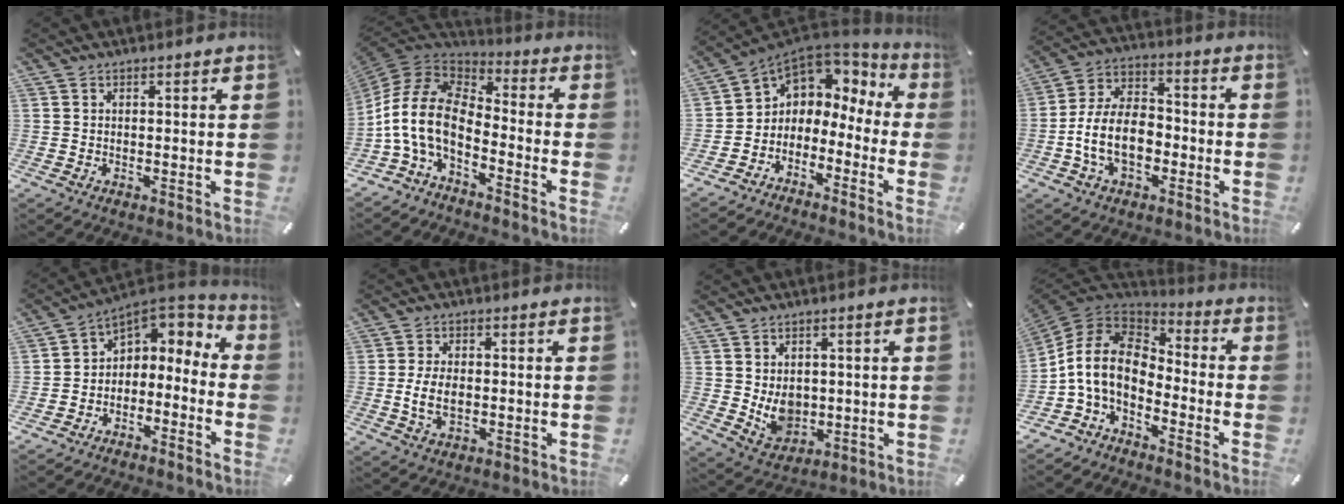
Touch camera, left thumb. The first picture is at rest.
{"total": 13.8, "force": [-6.0, 7.8, 9.6], "torque": [-0.220, 0.014, -0.117]}
{"total": 4.1, "force": [0.1, 4.1, 0.3], "torque": [-0.026, -0.025, 0.003]}
{"total": 13.2, "force": [-3.8, 8.6, 9.2], "torque": [-0.202, 0.012, -0.069]}
{"total": 3.9, "force": [0.2, 3.9, 0.5], "torque": [-0.010, -0.016, 0.004]}
{"total": 6.3, "force": [-0.7, 3.8, 5.1], "torque": [-0.107, 0.001, -0.013]}
{"total": 6.8, "force": [1.0, 5.9, 3.2], "torque": [-0.048, -0.011, 0.019]}
{"total": 12.2, "force": [-3.6, 8.2, 8.3], "torque": [-0.193, 0.016, -0.073]}